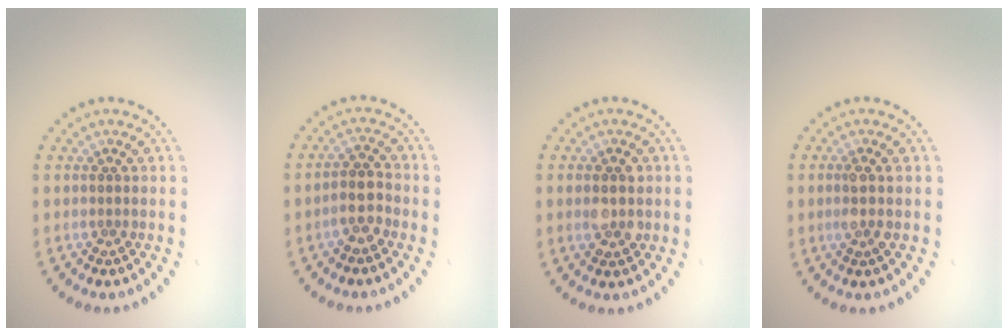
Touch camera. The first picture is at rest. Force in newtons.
{"total": 2.5, "press": 2.2, "slide": 1.0}
{"total": 2.7, "press": 2.7, "slide": 0.2}
{"total": 1.7, "press": 1.5, "slide": 0.8}